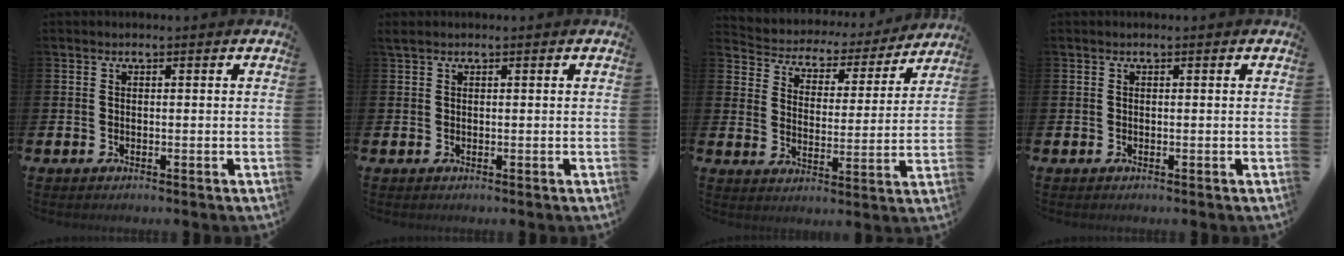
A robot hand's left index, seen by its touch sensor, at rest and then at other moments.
{"total": 0.6, "force": [0.5, 0.1, 0.3], "torque": [-0.002, 0.001, 0.008]}
{"total": 4.4, "force": [3.9, 1.9, 0.2], "torque": [-0.035, -0.035, 0.059]}
{"total": 0.0}